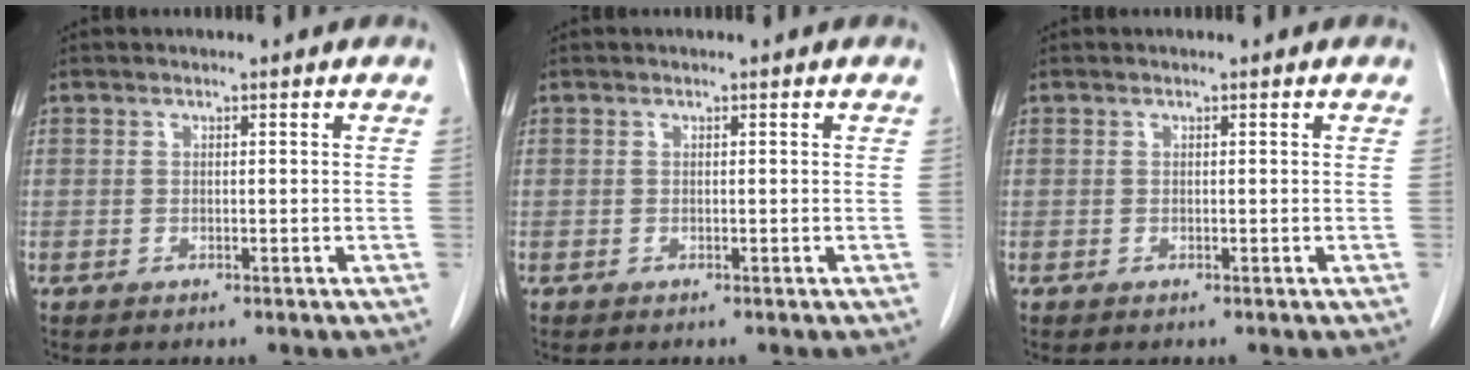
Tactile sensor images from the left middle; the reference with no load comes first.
{"total": 0.0}
{"total": 0.0}